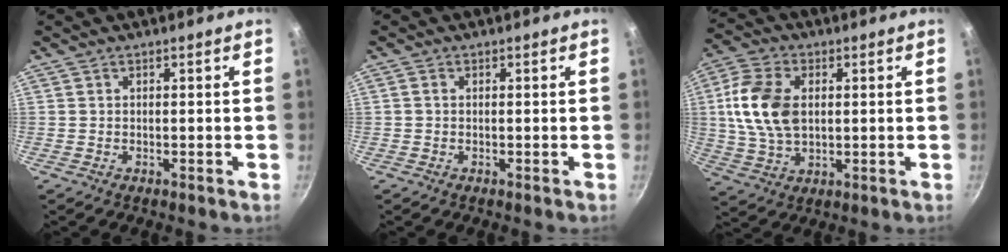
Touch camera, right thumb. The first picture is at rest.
{"total": 0.8, "force": [0.0, 0.6, 0.5], "torque": [-0.008, 0.005, 0.000]}
{"total": 13.1, "force": [1.6, 8.5, 9.9], "torque": [-0.184, 0.003, 0.028]}